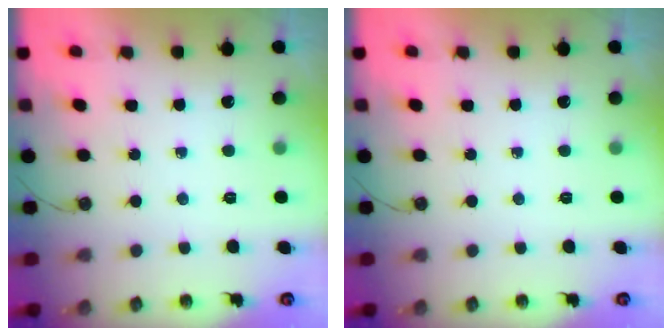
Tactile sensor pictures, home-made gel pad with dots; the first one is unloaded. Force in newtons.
{"total": 0.0}